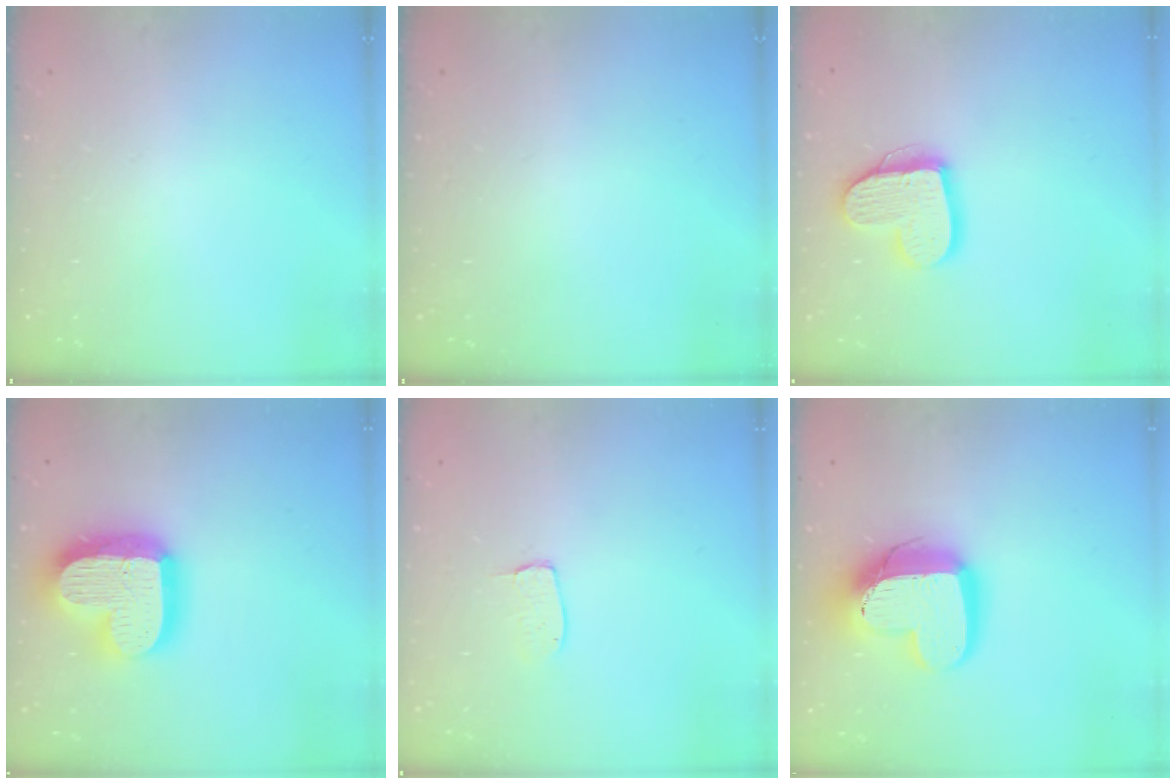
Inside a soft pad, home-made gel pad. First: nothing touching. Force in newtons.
{"total": 0.0}
{"total": 14.8, "press": 14.7, "slide": 1.3}
{"total": 22.4, "press": 22.4, "slide": 1.9}
{"total": 4.2, "press": 4.2, "slide": 0.2}
{"total": 16.6, "press": 16.6, "slide": 1.3}